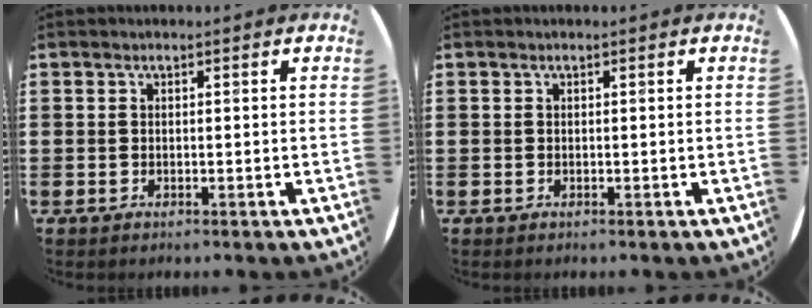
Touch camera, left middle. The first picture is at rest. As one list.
[{"total": 0.0}]